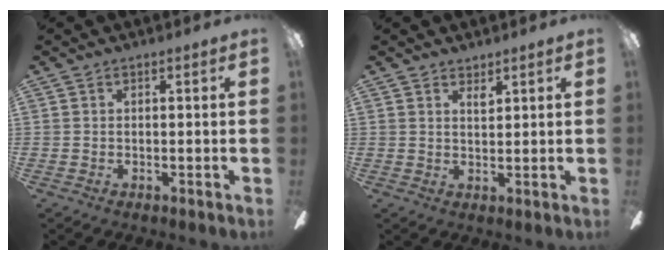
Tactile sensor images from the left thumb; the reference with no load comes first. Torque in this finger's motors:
{"motor_torque": [0.18, -0.27, -0.37, 0.09, 0.01]}